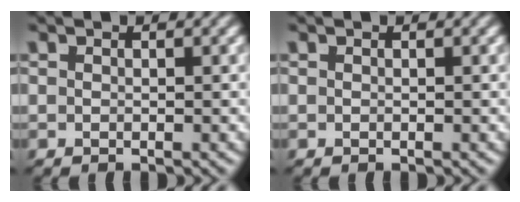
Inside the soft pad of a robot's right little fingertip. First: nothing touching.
{"total": 0.0}